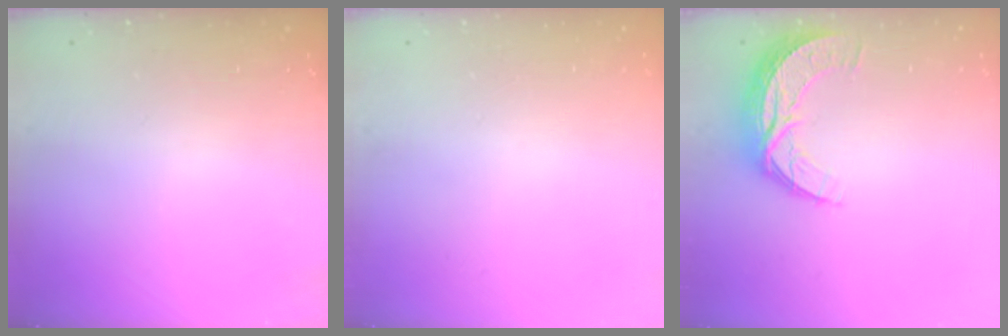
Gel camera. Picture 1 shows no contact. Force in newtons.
{"total": 0.0}
{"total": 8.9, "press": 8.9, "slide": 0.6}